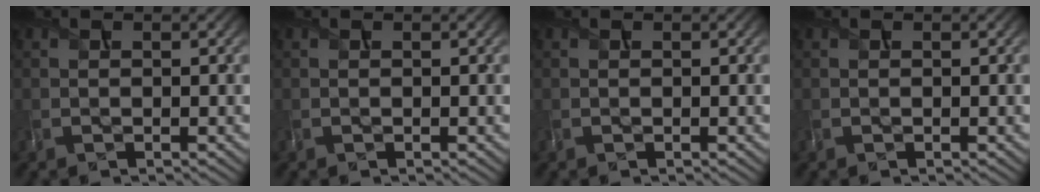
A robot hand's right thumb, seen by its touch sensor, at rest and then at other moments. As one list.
[{"total": 0.0}, {"total": 0.0}, {"total": 0.0}]